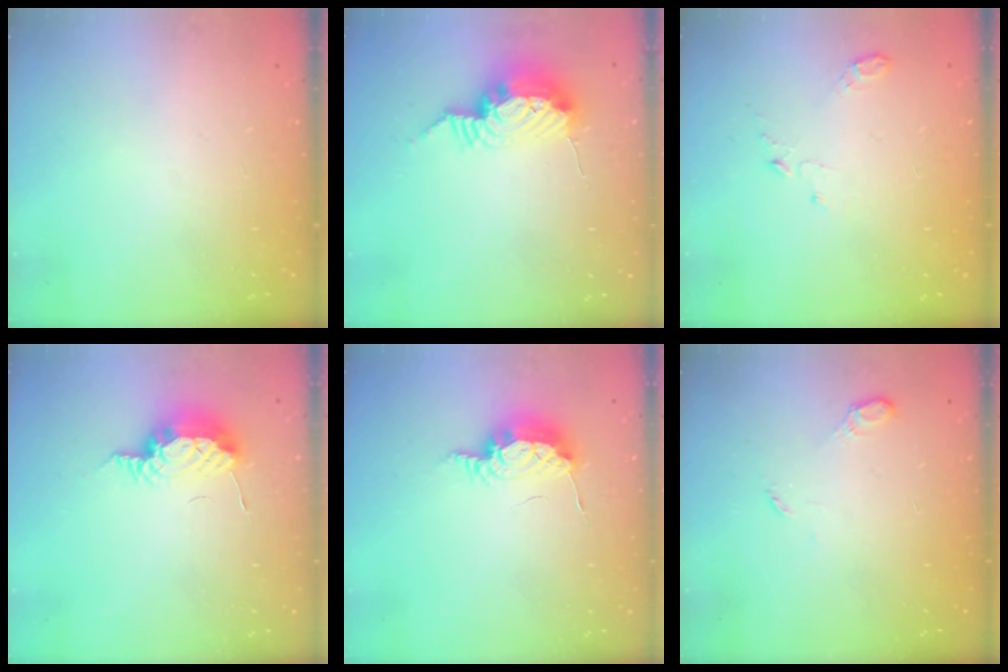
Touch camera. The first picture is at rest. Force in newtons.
{"total": 11.8, "press": 11.7, "slide": 1.6}
{"total": 4.7, "press": 4.6, "slide": 0.5}
{"total": 8.3, "press": 8.2, "slide": 1.5}
{"total": 8.3, "press": 8.3, "slide": 0.2}
{"total": 4.8, "press": 4.7, "slide": 0.7}